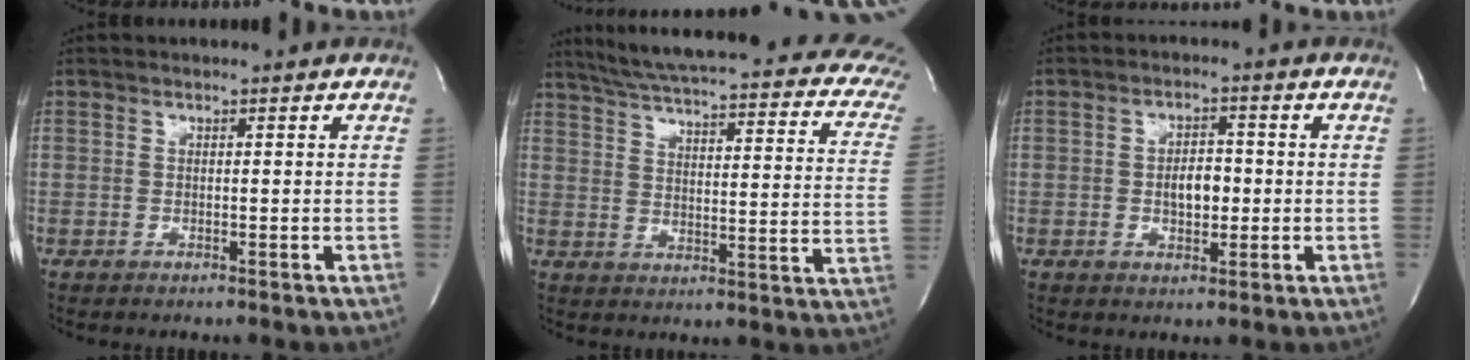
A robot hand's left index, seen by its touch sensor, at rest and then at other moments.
{"total": 23.3, "force": [18.0, 3.8, 14.3], "torque": [-0.206, -0.020, 0.208]}
{"total": 4.3, "force": [-0.4, 2.3, 3.6], "torque": [-0.058, 0.003, -0.004]}